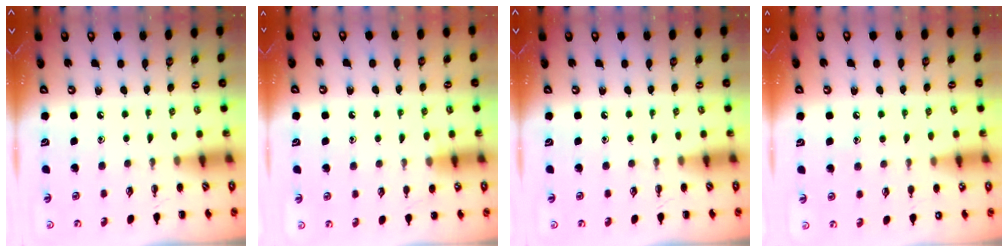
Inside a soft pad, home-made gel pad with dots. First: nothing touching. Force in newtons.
{"total": 7.8, "press": 7.4, "slide": 2.3}
{"total": 0.0}
{"total": 6.2, "press": 6.0, "slide": 1.6}